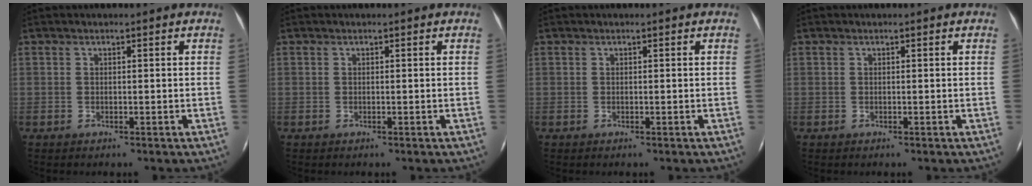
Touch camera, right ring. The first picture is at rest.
{"total": 0.0}
{"total": 0.0}
{"total": 0.0}